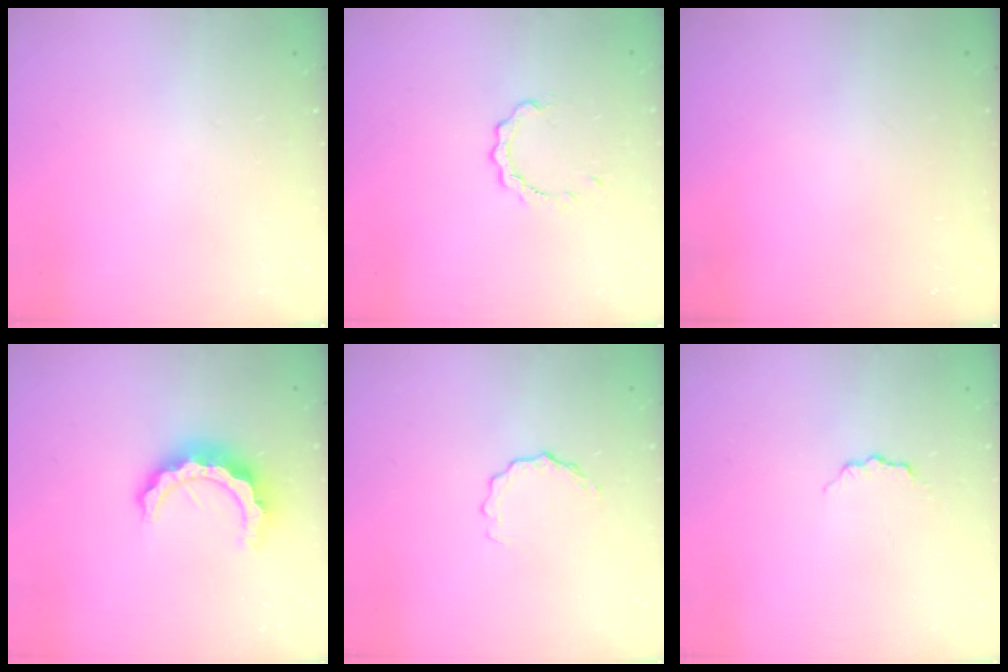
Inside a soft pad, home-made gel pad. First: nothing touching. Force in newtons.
{"total": 2.8, "press": 2.8, "slide": 0.3}
{"total": 0.0}
{"total": 9.5, "press": 9.4, "slide": 1.0}
{"total": 4.1, "press": 4.1, "slide": 0.4}
{"total": 4.0, "press": 3.9, "slide": 0.5}